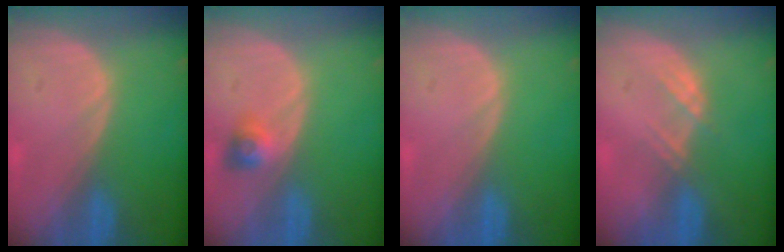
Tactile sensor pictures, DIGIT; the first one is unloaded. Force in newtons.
{"total": 2.9, "press": 2.7, "slide": 1.2}
{"total": 0.0}
{"total": 2.3, "press": 2.1, "slide": 0.7}